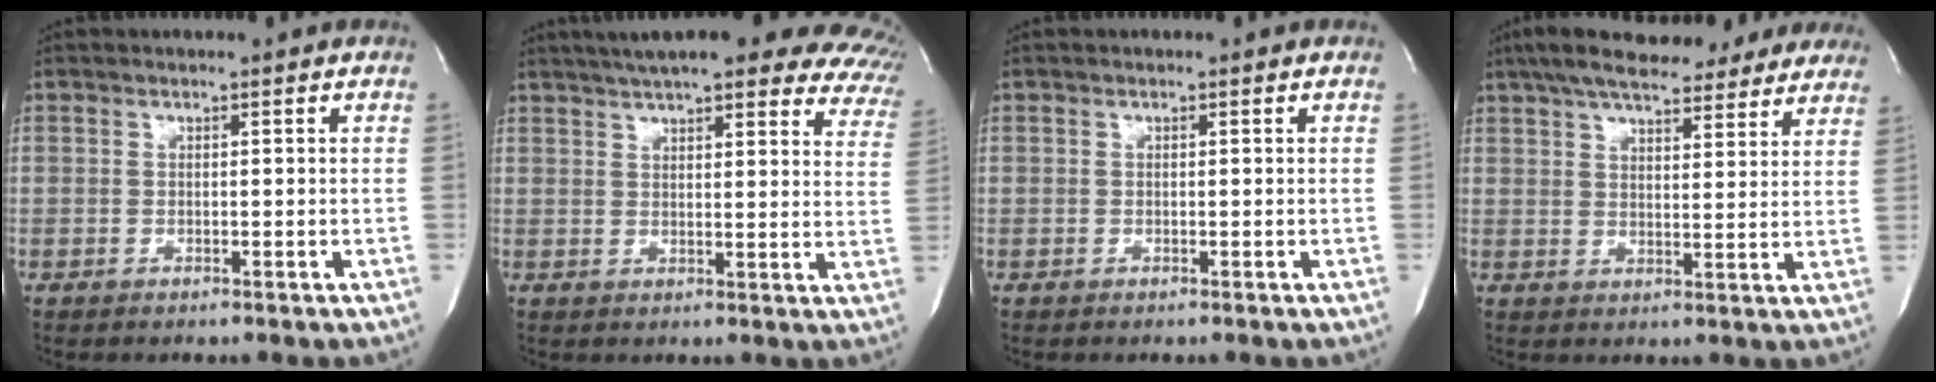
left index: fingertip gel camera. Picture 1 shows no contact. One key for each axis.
{"total": 26.7, "fx": 21.9, "fy": 5.6, "fz": 14.2, "tx": -0.181, "ty": -0.014, "tz": 0.248}
{"total": 0.0}
{"total": 21.9, "fx": 18.1, "fy": 5.9, "fz": 10.9, "tx": -0.176, "ty": 0.036, "tz": 0.234}